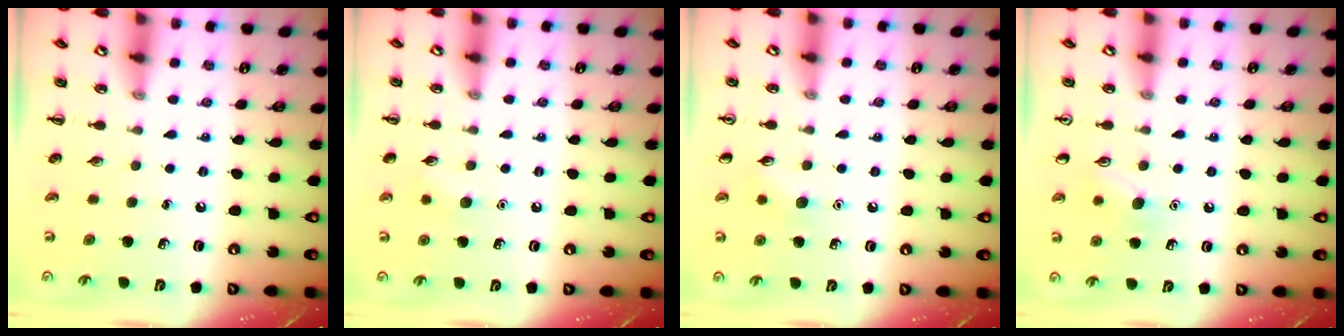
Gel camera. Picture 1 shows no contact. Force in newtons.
{"total": 5.1, "press": 4.9, "slide": 1.4}
{"total": 5.3, "press": 5.0, "slide": 1.6}
{"total": 7.7, "press": 7.5, "slide": 1.9}